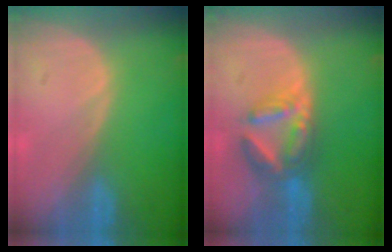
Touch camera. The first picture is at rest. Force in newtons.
{"total": 7.0, "press": 6.2, "slide": 3.4}